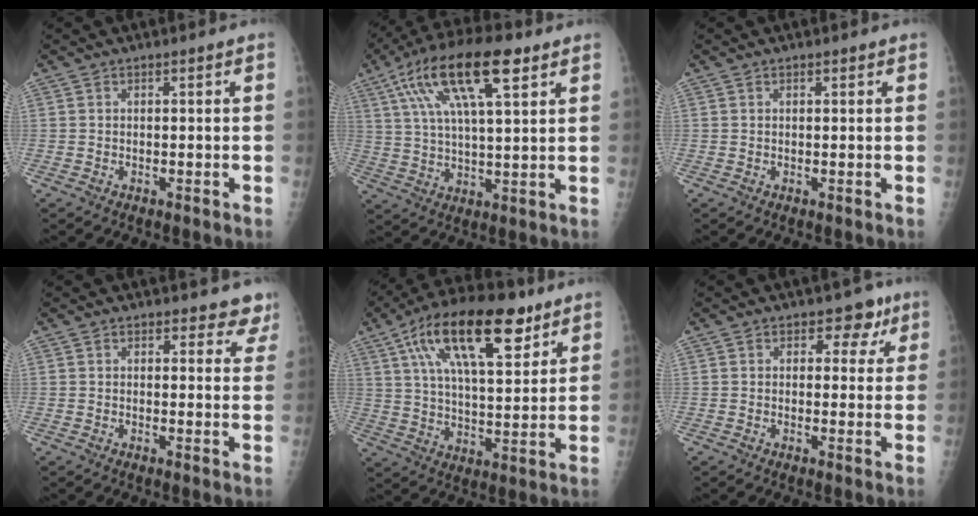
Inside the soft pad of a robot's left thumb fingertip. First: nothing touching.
{"total": 17.5, "force": [8.4, 5.7, 14.3], "torque": [-0.255, 0.002, 0.148]}
{"total": 0.5, "force": [0.4, 0.2, 0.3], "torque": [-0.005, -0.002, 0.005]}
{"total": 5.2, "force": [4.6, 2.3, 0.9], "torque": [0.030, -0.023, 0.038]}
{"total": 21.0, "force": [10.9, 8.4, 15.9], "torque": [-0.248, -0.017, 0.183]}
{"total": 5.2, "force": [2.9, 3.7, 2.3], "torque": [0.011, -0.007, 0.031]}